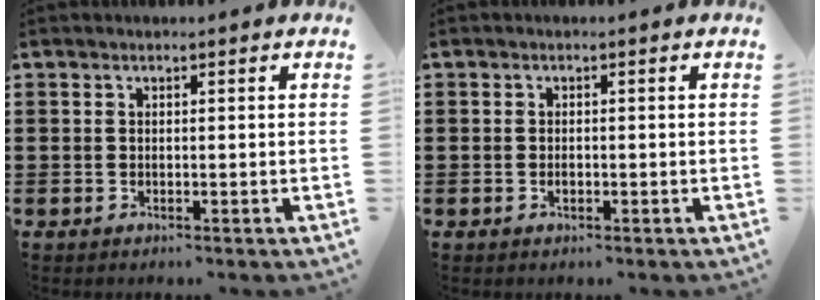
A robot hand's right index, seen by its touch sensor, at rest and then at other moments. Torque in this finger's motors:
{"motor_torque": [2.14, 0.00, 0.01, 0.00]}